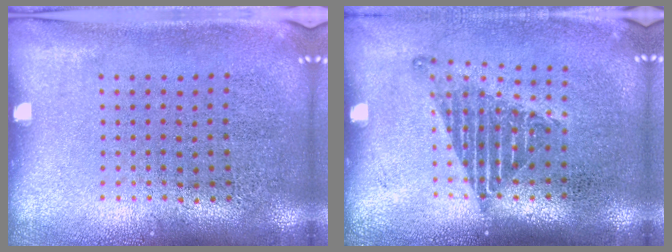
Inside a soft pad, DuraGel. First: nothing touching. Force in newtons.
{"total": 1.3, "press": 1.0, "slide": 0.8}